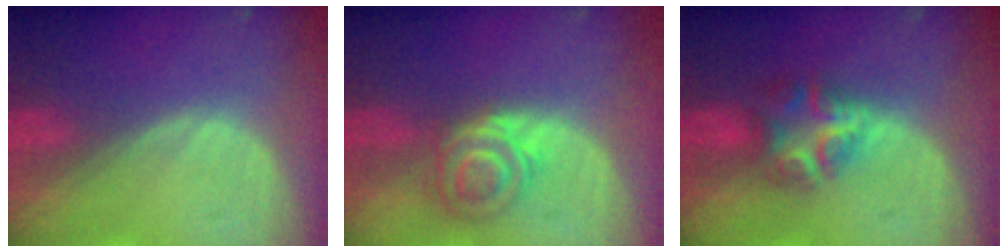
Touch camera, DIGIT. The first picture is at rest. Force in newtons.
{"total": 6.0, "press": 5.5, "slide": 2.3}
{"total": 6.0, "press": 5.9, "slide": 0.4}